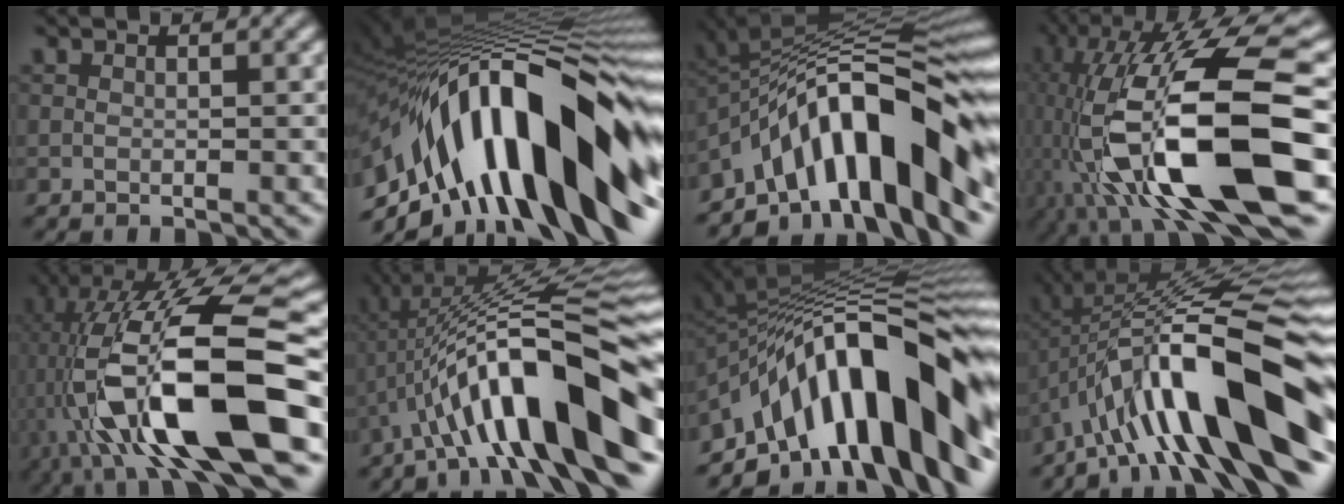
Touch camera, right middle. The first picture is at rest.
{"total": 17.2, "force": [-4.5, 7.0, 15.0], "torque": [-0.250, 0.034, -0.079]}
{"total": 12.5, "force": [-6.2, 3.9, 10.2], "torque": [-0.157, 0.029, -0.090]}
{"total": 15.5, "force": [-4.6, 4.7, 14.0], "torque": [-0.289, 0.009, -0.064]}
{"total": 14.6, "force": [-3.2, 3.8, 13.7], "torque": [-0.269, 0.031, -0.042]}
{"total": 12.9, "force": [-4.1, 2.5, 12.0], "torque": [-0.215, 0.034, -0.049]}
{"total": 15.0, "force": [-5.7, 5.9, 12.5], "torque": [-0.176, 0.051, -0.098]}
{"total": 14.5, "force": [-5.7, 3.2, 12.9], "torque": [-0.213, 0.038, -0.080]}